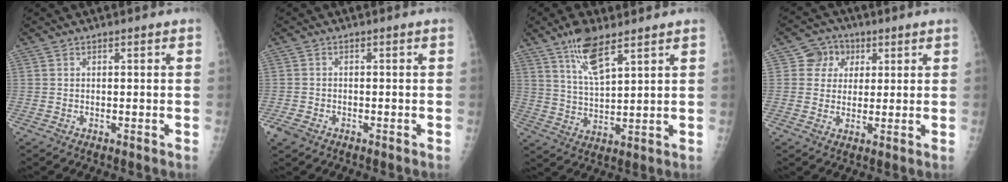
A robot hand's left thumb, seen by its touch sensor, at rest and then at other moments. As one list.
[{"total": 2.9, "force": [-1.7, 2.0, 1.2], "torque": [-0.024, 0.003, -0.030]}, {"total": 8.7, "force": [5.6, 2.7, 6.1], "torque": [-0.106, -0.027, 0.111]}, {"total": 6.1, "force": [2.0, 5.6, 1.5], "torque": [0.009, 0.001, 0.028]}]